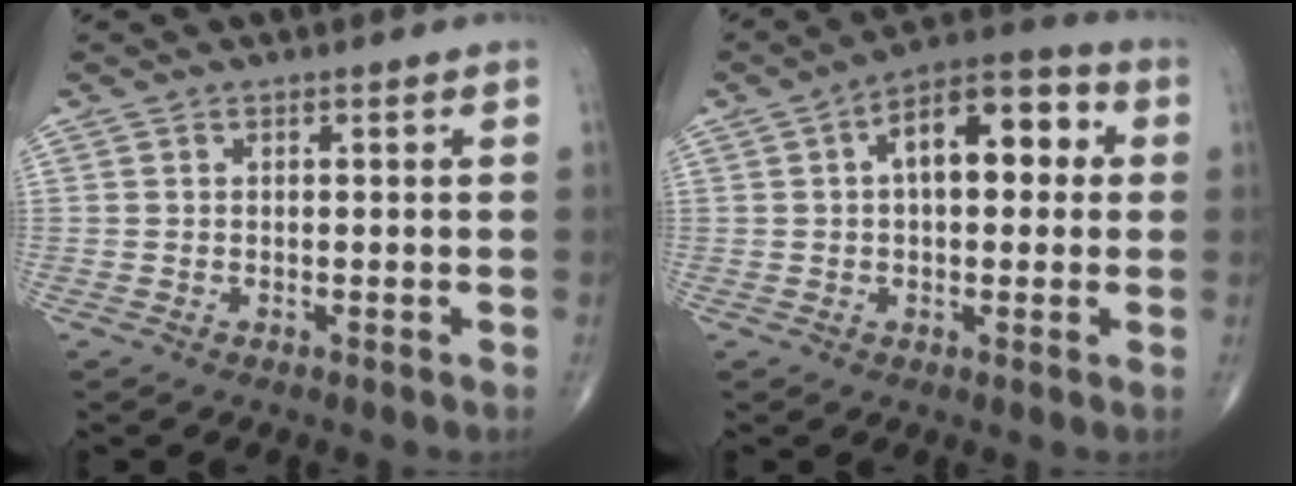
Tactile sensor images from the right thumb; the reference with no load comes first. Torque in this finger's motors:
{"motor_torque": [1.20, 3.46, 1.11, 0.04, 0.08]}